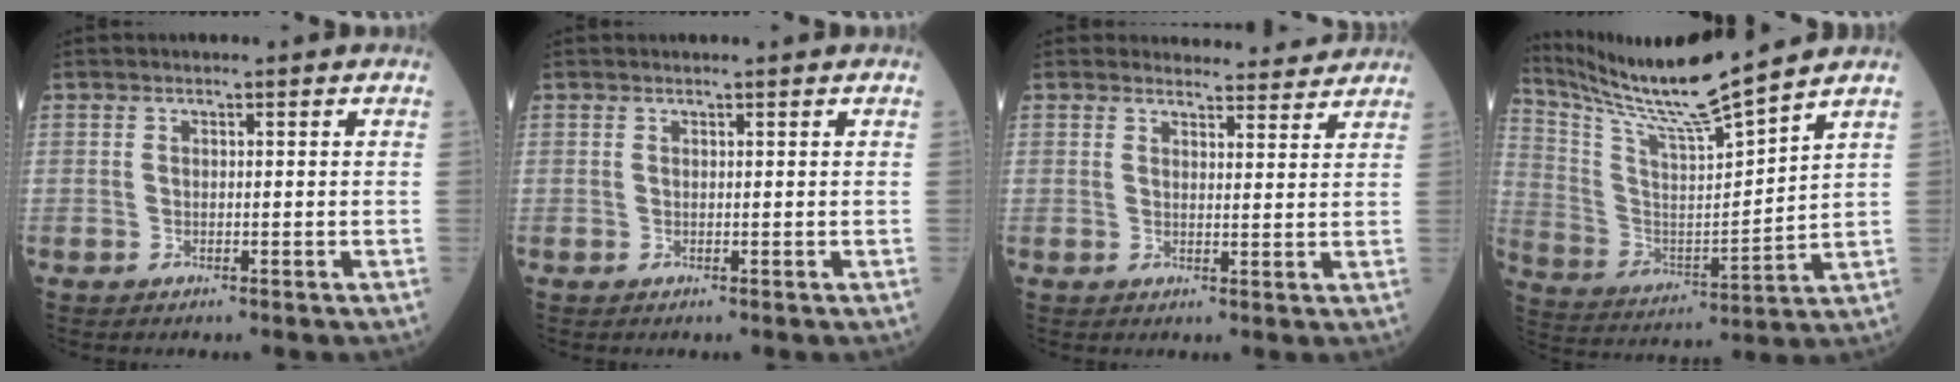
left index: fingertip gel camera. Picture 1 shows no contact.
{"total": 0.5, "force": [0.5, 0.0, 0.1], "torque": [-0.005, 0.001, 0.008]}
{"total": 5.9, "force": [5.8, 1.3, 0.1], "torque": [0.005, -0.001, 0.060]}
{"total": 14.9, "force": [13.4, -2.0, 6.1], "torque": [-0.136, -0.014, 0.255]}